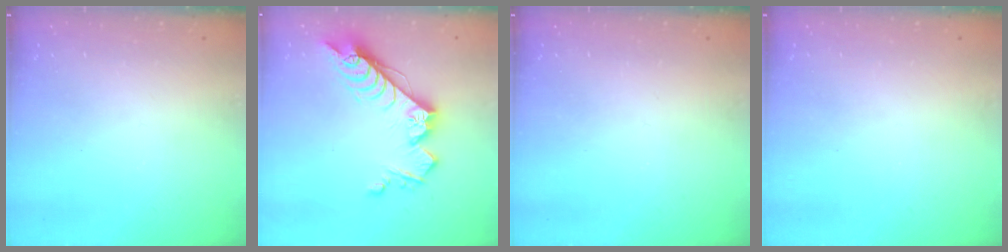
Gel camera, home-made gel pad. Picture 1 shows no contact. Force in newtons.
{"total": 14.6, "press": 14.5, "slide": 1.0}
{"total": 0.0}
{"total": 0.0}